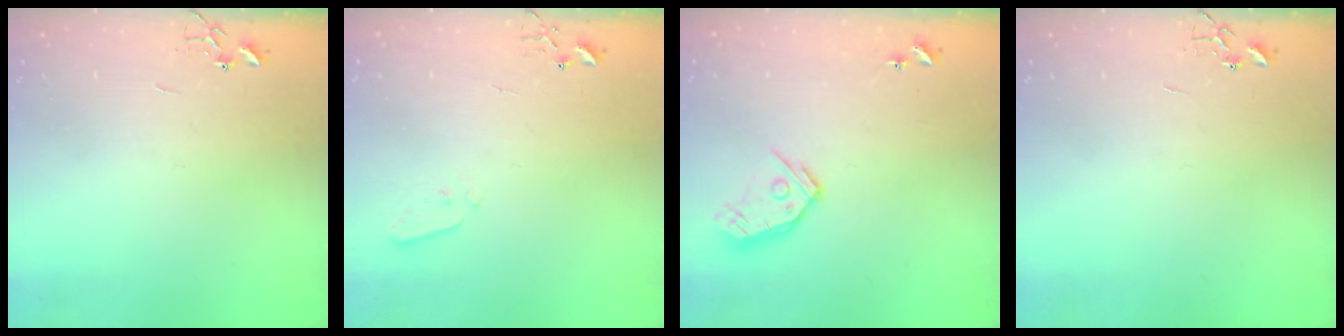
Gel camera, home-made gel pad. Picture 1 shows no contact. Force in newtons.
{"total": 3.0, "press": 2.9, "slide": 0.7}
{"total": 9.9, "press": 9.9, "slide": 0.8}
{"total": 0.0}